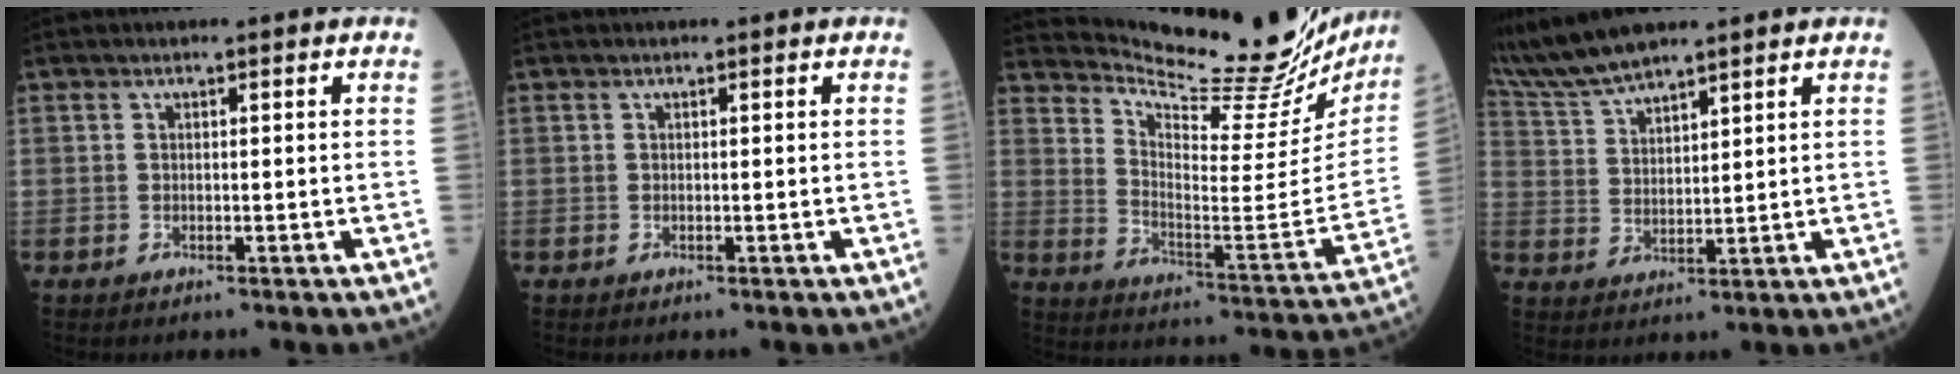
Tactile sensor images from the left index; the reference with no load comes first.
{"total": 0.0}
{"total": 24.6, "force": [23.1, 3.7, 7.6], "torque": [-0.121, -0.091, 0.308]}
{"total": 3.5, "force": [3.2, -0.3, 1.5], "torque": [-0.035, 0.021, 0.067]}